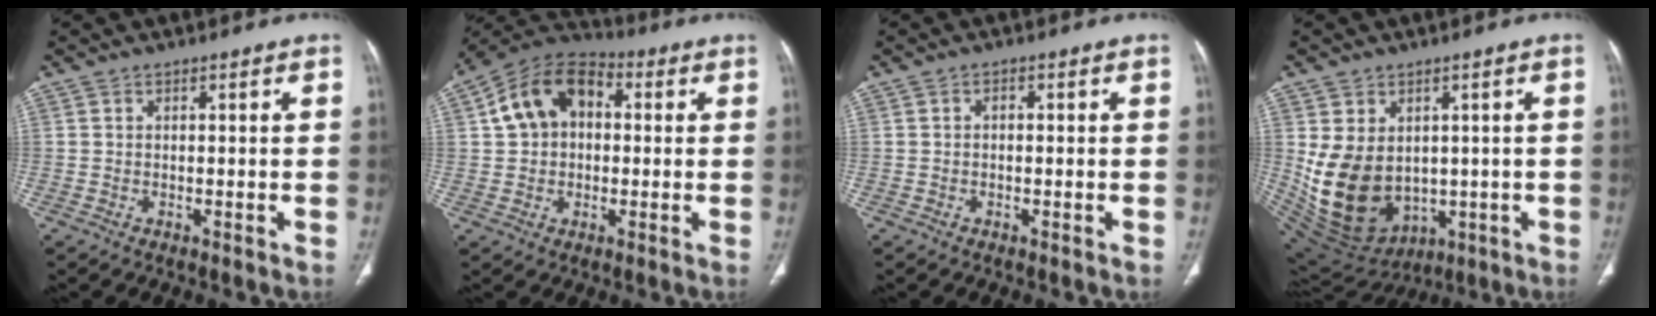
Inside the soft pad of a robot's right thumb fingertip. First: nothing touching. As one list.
[{"total": 10.7, "force": [1.9, 8.2, 6.6], "torque": [-0.095, 0.021, 0.021]}, {"total": 1.0, "force": [-0.1, 0.7, 0.7], "torque": [-0.009, 0.004, -0.003]}, {"total": 15.5, "force": [0.1, 11.8, 10.1], "torque": [-0.165, -0.015, 0.047]}]